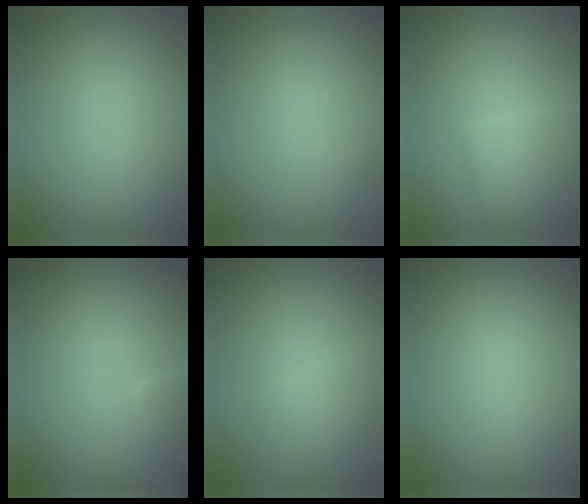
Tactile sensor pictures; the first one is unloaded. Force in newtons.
{"total": 0.0}
{"total": 3.6, "press": 3.6, "slide": 0.1}
{"total": 1.2, "press": 1.2, "slide": 0.1}
{"total": 1.5, "press": 1.5, "slide": 0.0}
{"total": 0.0}